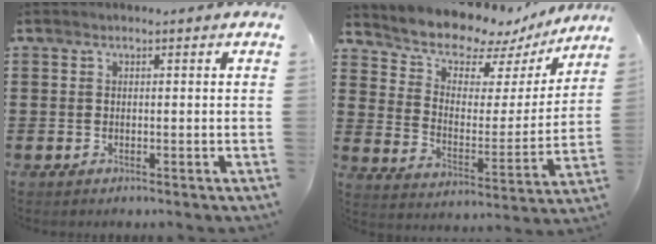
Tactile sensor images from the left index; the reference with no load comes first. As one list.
[{"total": 8.5, "force": [7.8, 2.7, 1.8], "torque": [-0.065, -0.065, 0.135]}]